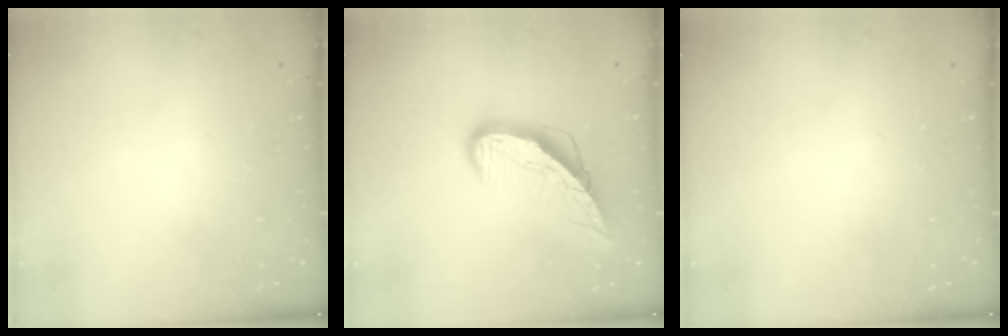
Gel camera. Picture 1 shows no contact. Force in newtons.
{"total": 9.9, "press": 9.9, "slide": 1.1}
{"total": 0.0}